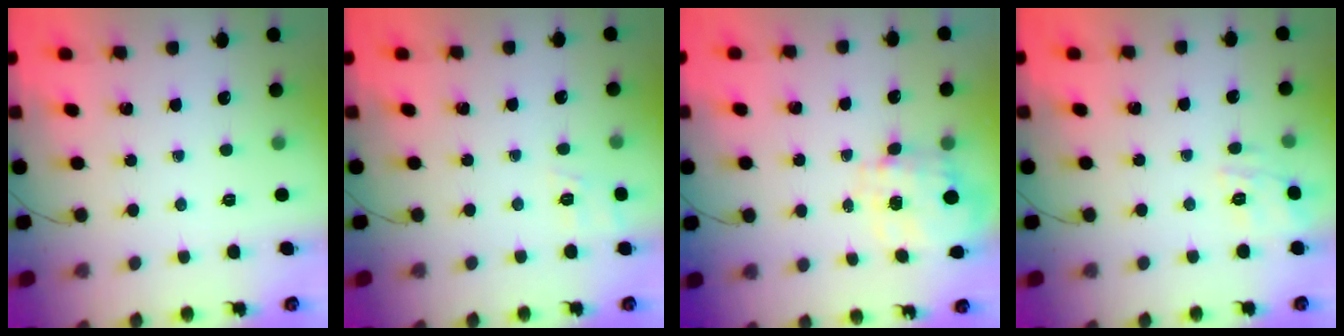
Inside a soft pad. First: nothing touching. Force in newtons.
{"total": 2.8, "press": 2.2, "slide": 1.7}
{"total": 3.4, "press": 3.3, "slide": 1.0}
{"total": 4.7, "press": 4.5, "slide": 1.4}